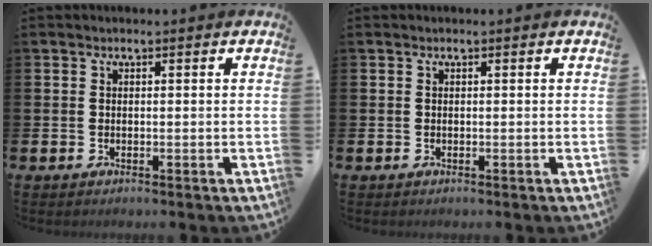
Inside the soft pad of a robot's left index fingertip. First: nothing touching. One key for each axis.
{"total": 0.0}